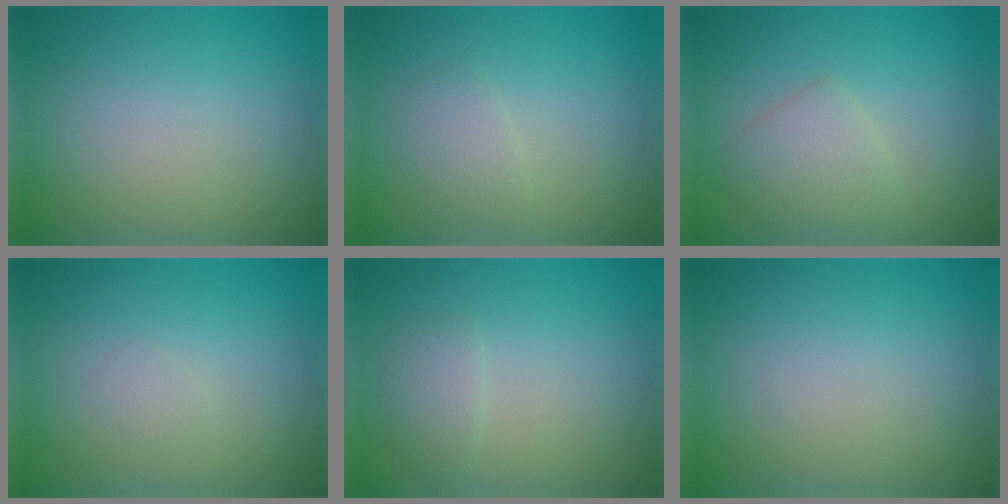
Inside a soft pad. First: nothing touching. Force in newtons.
{"total": 1.5, "press": 1.5, "slide": 0.0}
{"total": 2.6, "press": 2.6, "slide": 0.0}
{"total": 0.6, "press": 0.6, "slide": 0.0}
{"total": 1.5, "press": 1.5, "slide": 0.0}
{"total": 0.0}